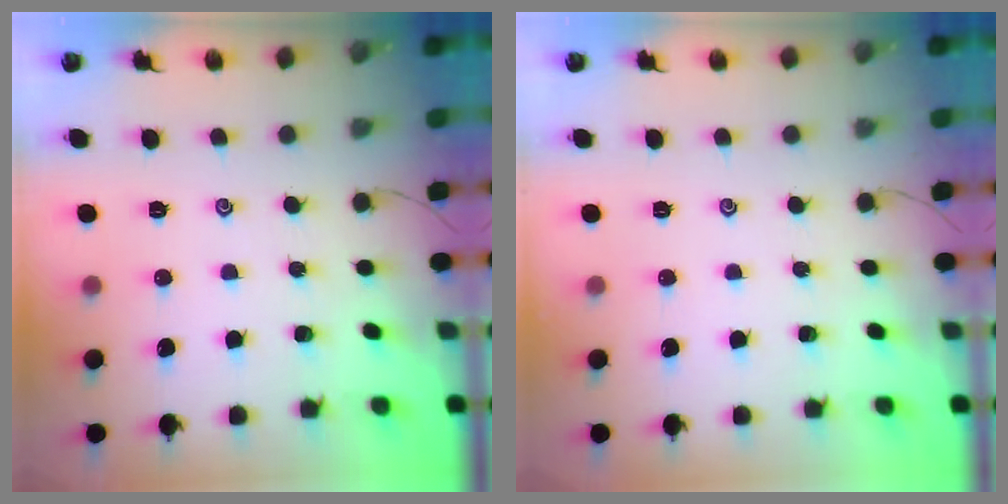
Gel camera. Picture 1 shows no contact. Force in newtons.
{"total": 0.0}